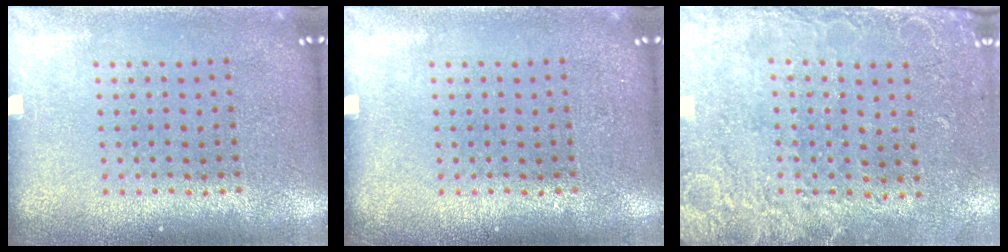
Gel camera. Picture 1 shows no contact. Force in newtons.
{"total": 0.0}
{"total": 2.5, "press": 2.0, "slide": 1.5}